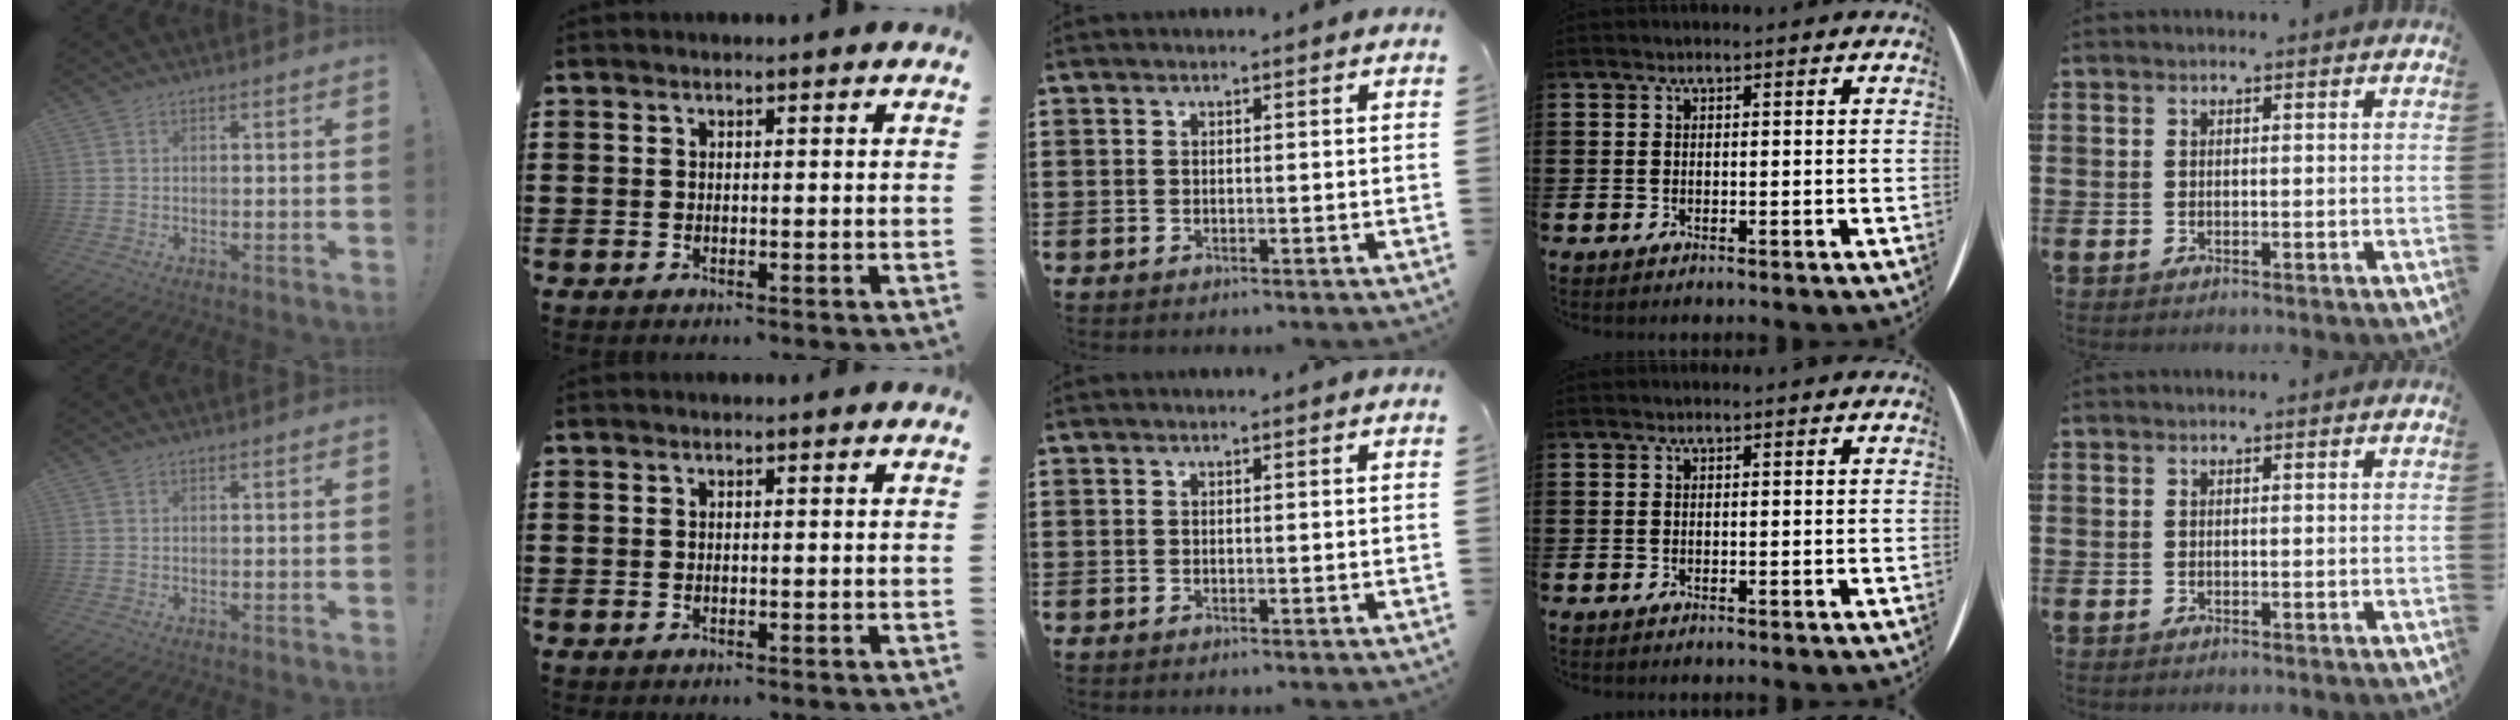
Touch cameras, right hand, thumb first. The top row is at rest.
{}